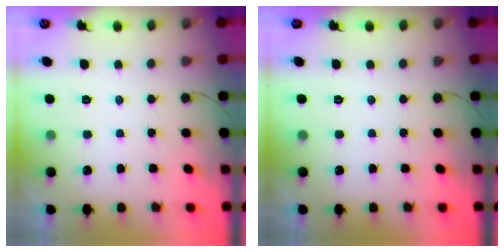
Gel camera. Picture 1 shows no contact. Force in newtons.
{"total": 0.0}